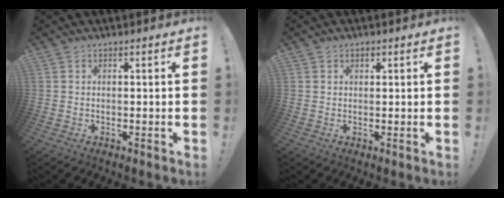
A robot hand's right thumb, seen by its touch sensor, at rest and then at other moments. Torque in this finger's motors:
{"motor_torque": [-0.34, 0.08, 0.07, 0.31, 0.00]}